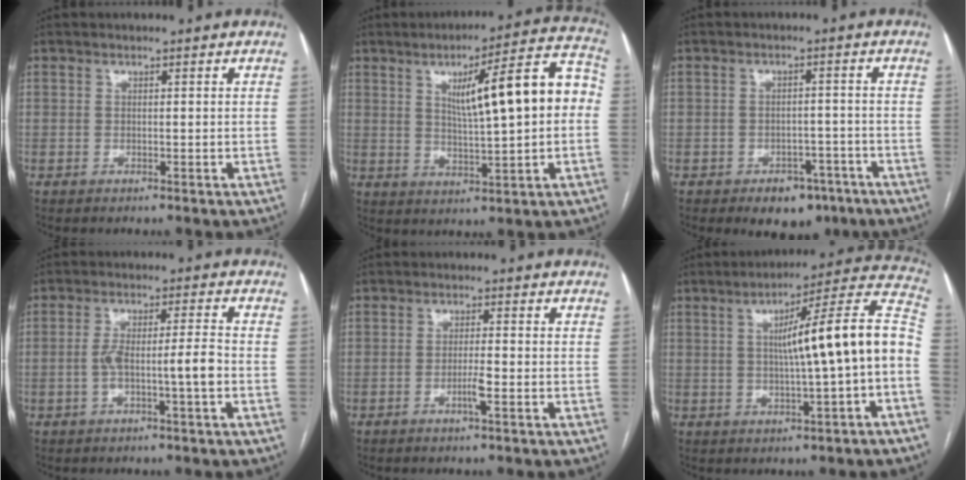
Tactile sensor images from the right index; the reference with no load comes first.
{"total": 14.6, "force": [2.0, 2.1, 14.3], "torque": [-0.201, 0.036, 0.031]}
{"total": 6.2, "force": [-4.0, 3.8, 2.7], "torque": [-0.027, 0.011, -0.051]}
{"total": 6.2, "force": [-1.6, 0.2, 6.0], "torque": [-0.116, 0.016, -0.025]}
{"total": 2.6, "force": [-1.1, -0.1, 2.3], "torque": [-0.046, -0.003, -0.023]}
{"total": 15.6, "force": [-0.3, 0.1, 15.6], "torque": [-0.214, 0.035, -0.007]}